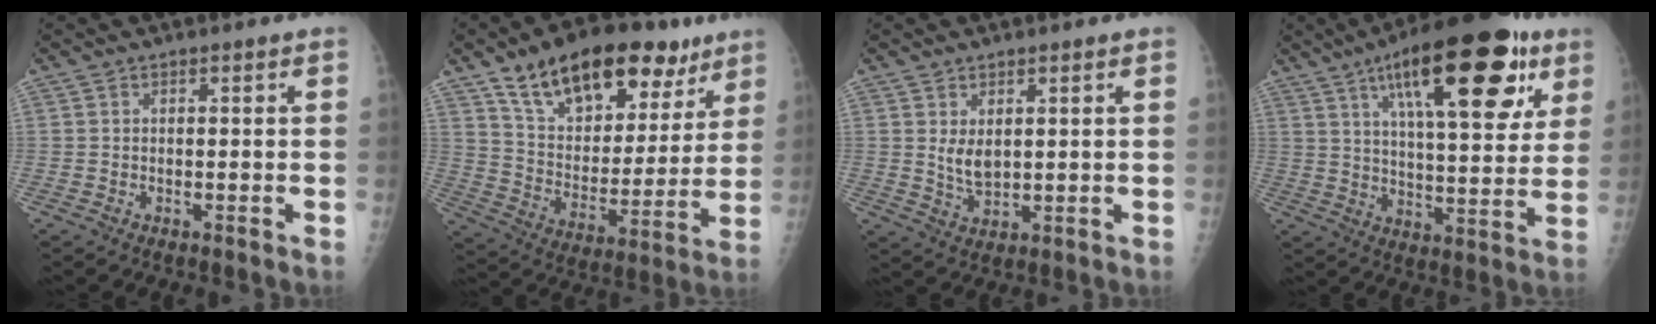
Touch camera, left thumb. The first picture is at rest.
{"total": 25.2, "force": [15.2, 13.1, 15.3], "torque": [-0.198, -0.033, 0.249]}
{"total": 4.3, "force": [1.2, 2.6, 3.2], "torque": [-0.048, -0.016, 0.029]}
{"total": 25.6, "force": [12.3, 8.9, 20.7], "torque": [-0.281, -0.021, 0.185]}